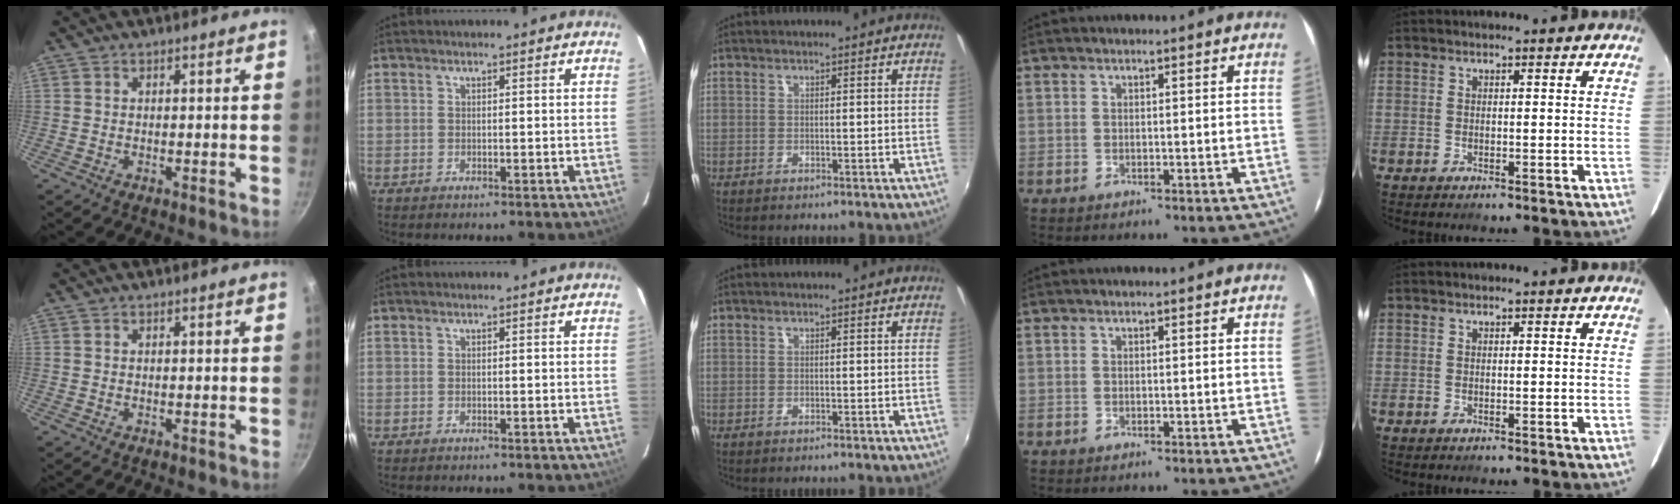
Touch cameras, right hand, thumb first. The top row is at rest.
{}